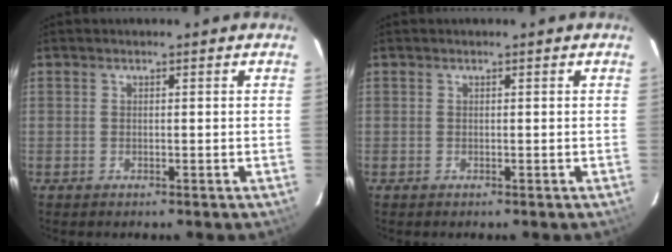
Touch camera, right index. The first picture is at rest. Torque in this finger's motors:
{"motor_torque": [0.00, 0.00, 0.01, 0.01]}